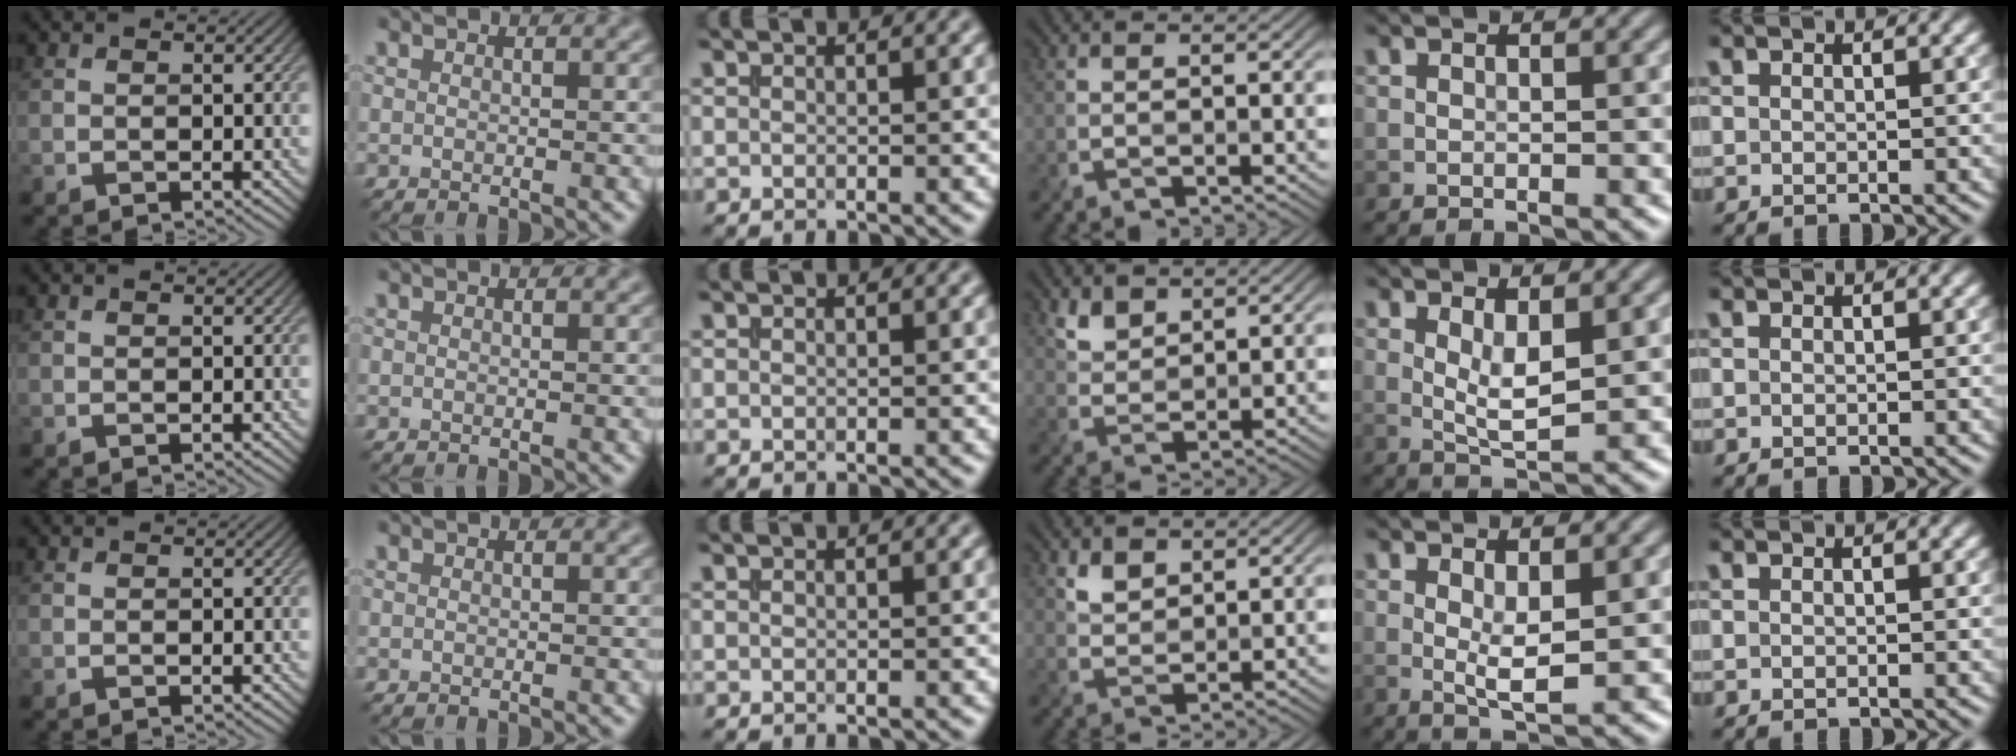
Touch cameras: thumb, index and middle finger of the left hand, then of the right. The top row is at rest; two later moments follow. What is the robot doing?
{"motion": "extract", "object": "file holder"}